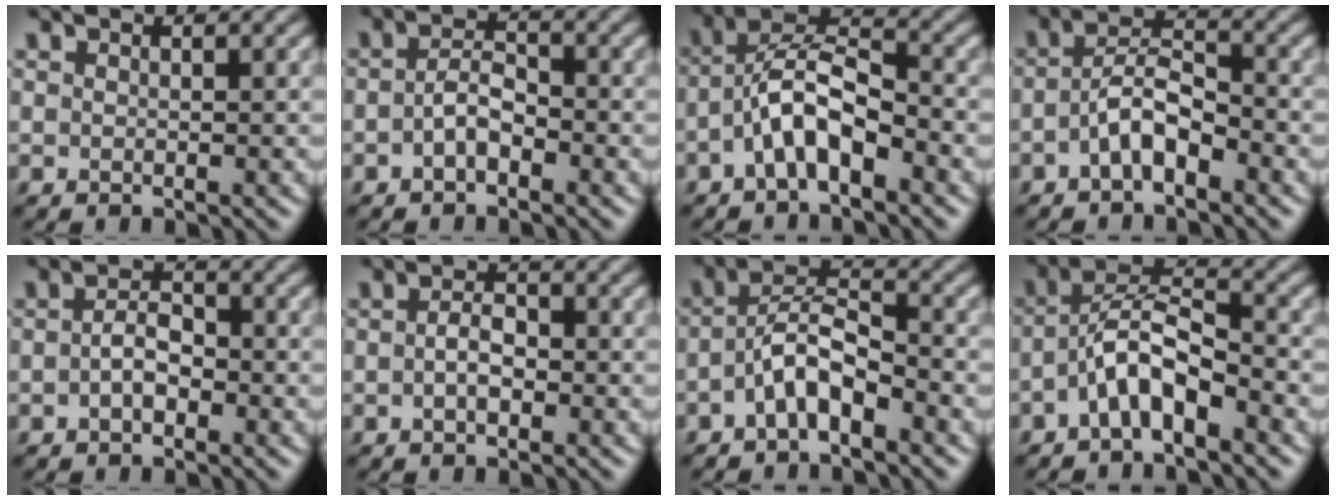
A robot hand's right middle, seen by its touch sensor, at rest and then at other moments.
{"total": 2.3, "force": [-0.8, 1.2, 1.8], "torque": [-0.037, 0.005, -0.020]}
{"total": 5.3, "force": [-2.3, 2.0, 4.3], "torque": [-0.079, 0.020, -0.048]}
{"total": 3.6, "force": [-1.7, 1.5, 2.8], "torque": [-0.053, 0.012, -0.037]}
{"total": 2.3, "force": [-0.6, 1.3, 1.8], "torque": [-0.036, 0.003, -0.015]}
{"total": 2.0, "force": [-0.4, 1.0, 1.6], "torque": [-0.032, 0.003, -0.010]}
{"total": 4.0, "force": [-2.0, 1.5, 3.1], "torque": [-0.057, 0.014, -0.044]}
{"total": 4.7, "force": [-2.4, 1.7, 3.7], "torque": [-0.070, 0.018, -0.051]}